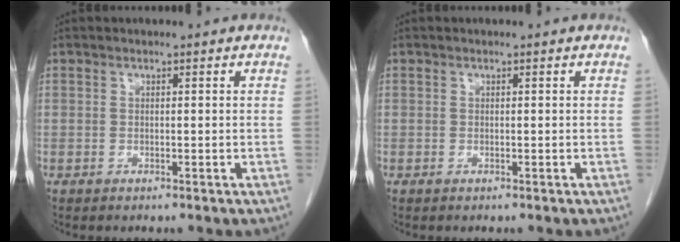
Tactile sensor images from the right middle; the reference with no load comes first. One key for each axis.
{"total": 0.0}